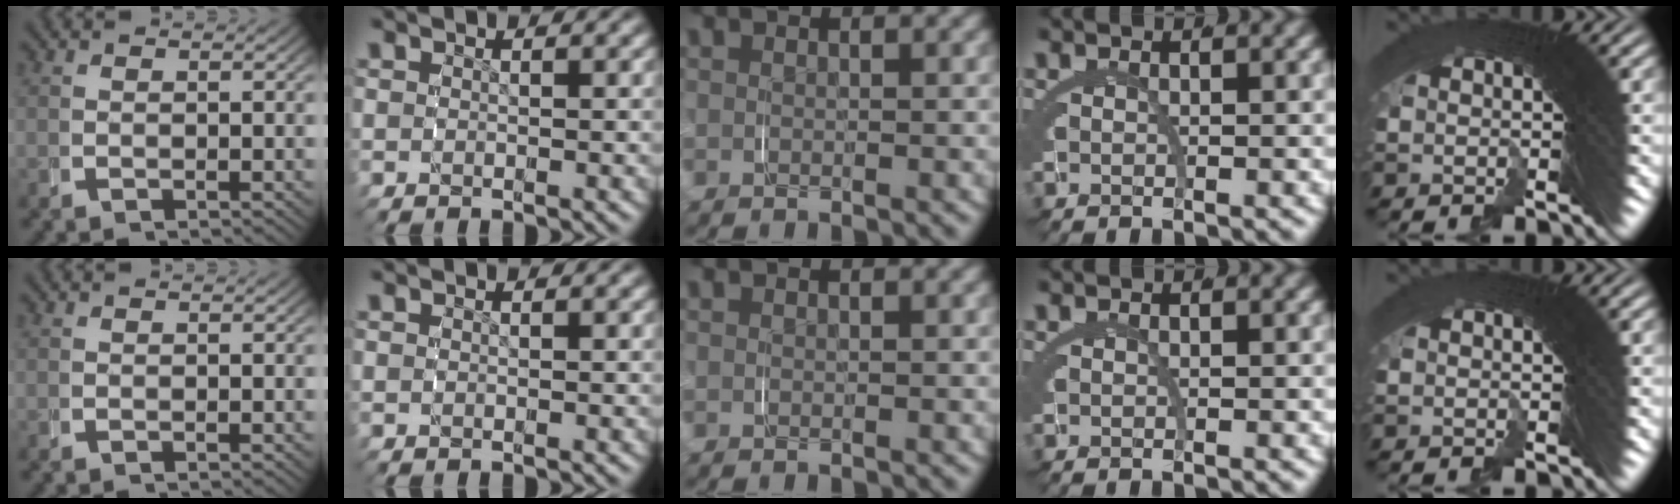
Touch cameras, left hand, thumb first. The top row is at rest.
{}